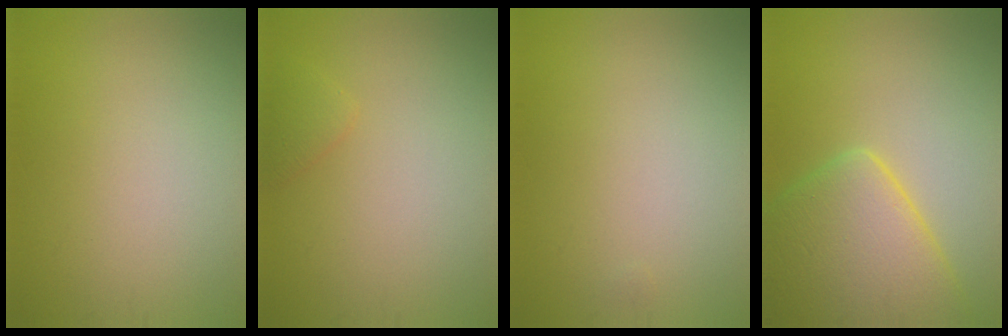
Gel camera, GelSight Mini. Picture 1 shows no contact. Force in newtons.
{"total": 1.1, "press": 1.1, "slide": 0.0}
{"total": 0.0}
{"total": 7.8, "press": 7.8, "slide": 0.5}